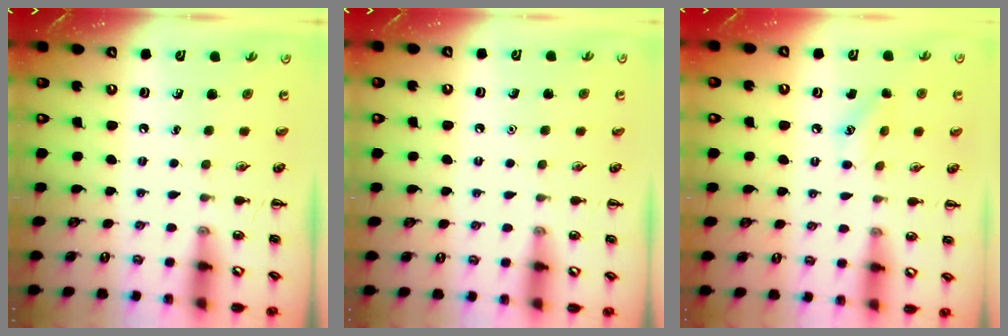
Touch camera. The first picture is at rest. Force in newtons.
{"total": 1.6, "press": 1.6, "slide": 0.1}
{"total": 8.2, "press": 8.0, "slide": 1.7}